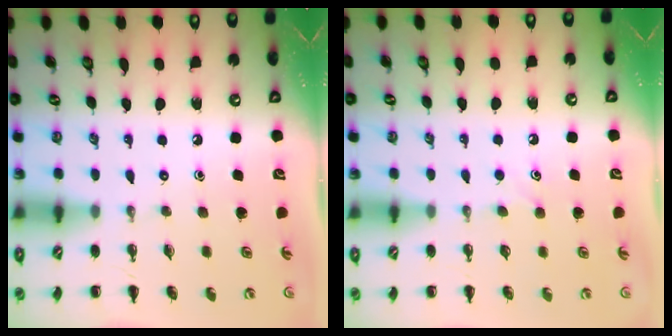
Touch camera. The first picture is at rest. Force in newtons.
{"total": 3.6, "press": 3.4, "slide": 1.2}